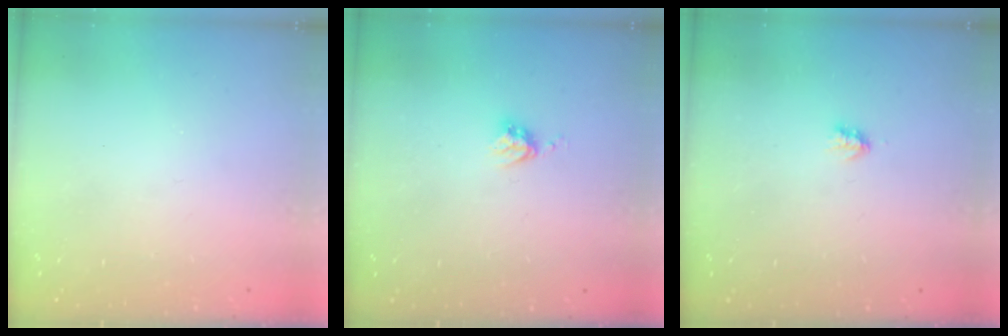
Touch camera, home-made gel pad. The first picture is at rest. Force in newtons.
{"total": 4.0, "press": 3.9, "slide": 0.6}
{"total": 1.7, "press": 1.7, "slide": 0.3}